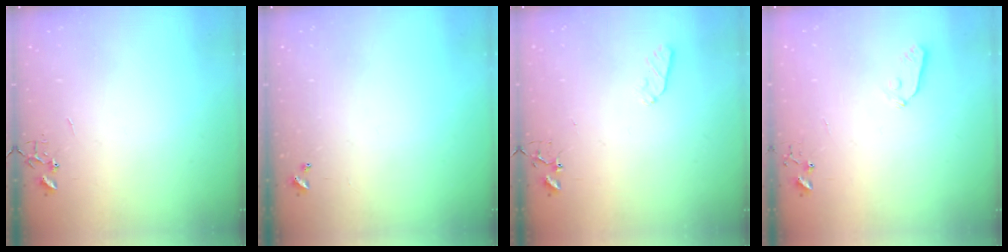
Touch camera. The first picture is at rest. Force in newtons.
{"total": 0.0}
{"total": 5.0, "press": 4.9, "slide": 0.7}
{"total": 3.6, "press": 3.6, "slide": 0.5}